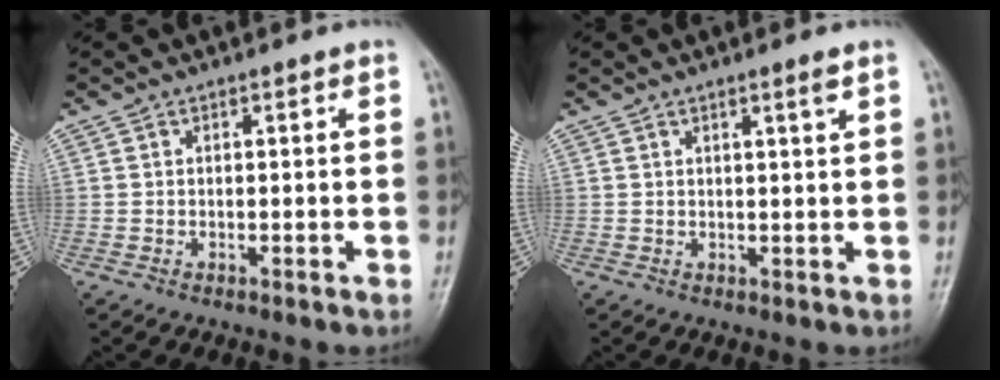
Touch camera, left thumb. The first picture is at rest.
{"total": 2.0, "force": [1.2, -0.1, 1.6], "torque": [-0.027, -0.009, 0.020]}